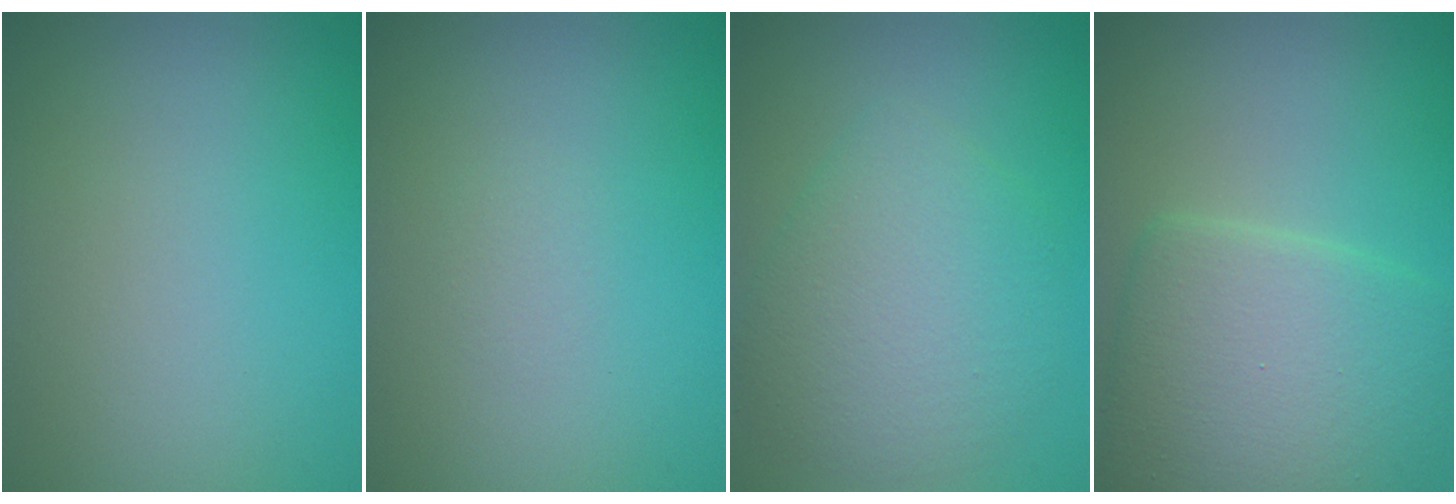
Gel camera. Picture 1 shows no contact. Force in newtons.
{"total": 0.6, "press": 0.6, "slide": 0.0}
{"total": 5.2, "press": 5.2, "slide": 0.1}
{"total": 6.6, "press": 6.6, "slide": 0.3}